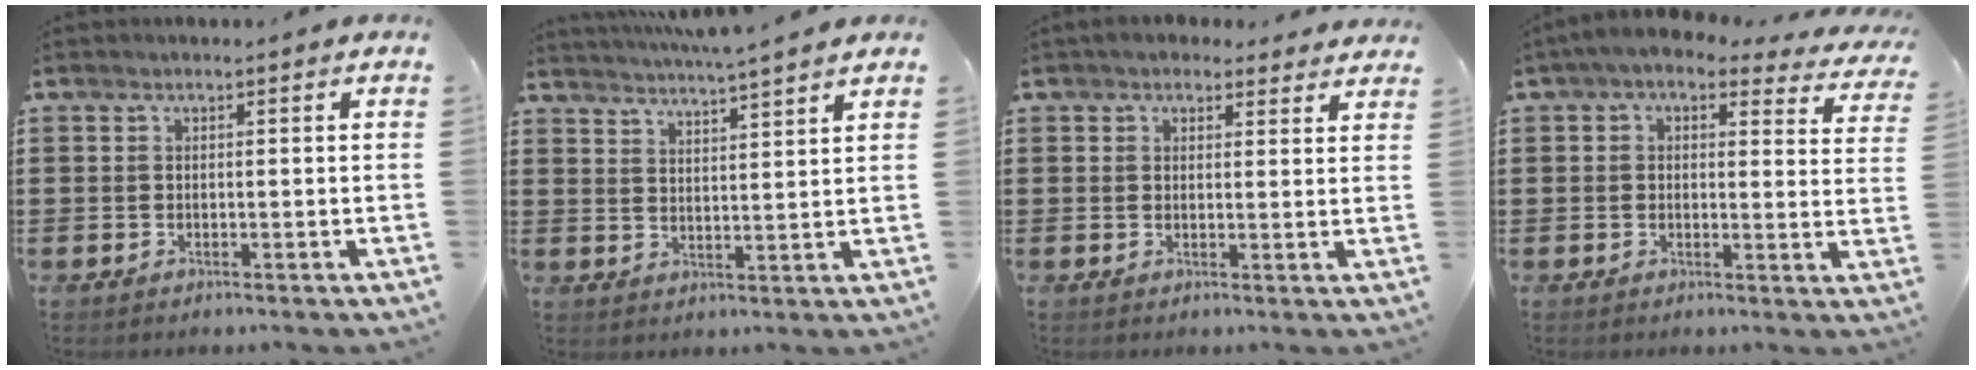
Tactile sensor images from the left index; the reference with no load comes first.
{"total": 3.7, "force": [3.5, -0.7, 0.7], "torque": [-0.027, -0.021, 0.060]}
{"total": 2.7, "force": [2.2, 1.3, 0.5], "torque": [-0.009, -0.003, 0.040]}
{"total": 3.3, "force": [2.4, 1.0, 2.0], "torque": [-0.051, -0.011, 0.040]}